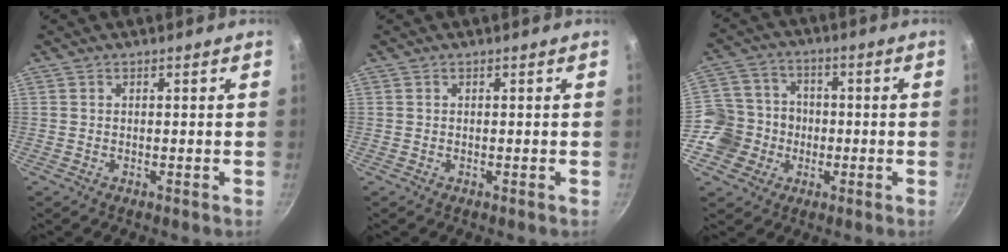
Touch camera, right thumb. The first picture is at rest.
{"total": 0.0}
{"total": 11.0, "force": [-3.0, 10.3, 2.5], "torque": [-0.016, 0.031, -0.056]}